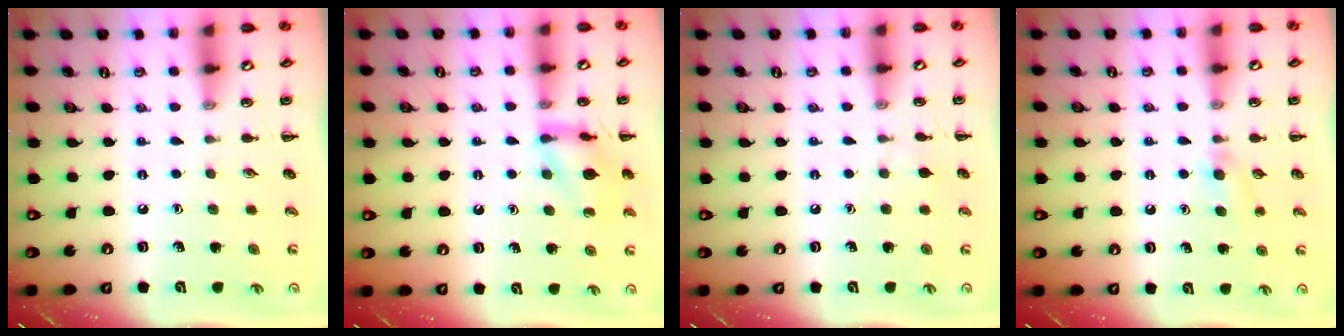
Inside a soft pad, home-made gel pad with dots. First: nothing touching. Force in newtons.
{"total": 12.5, "press": 12.5, "slide": 0.9}
{"total": 3.7, "press": 3.6, "slide": 0.9}
{"total": 5.1, "press": 4.8, "slide": 1.8}